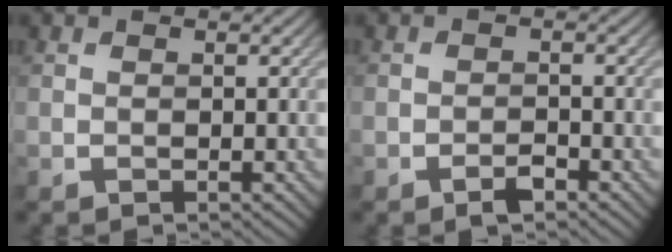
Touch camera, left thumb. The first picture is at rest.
{"total": 1.7, "force": [-1.2, 0.5, 1.1], "torque": [-0.017, 0.003, -0.024]}